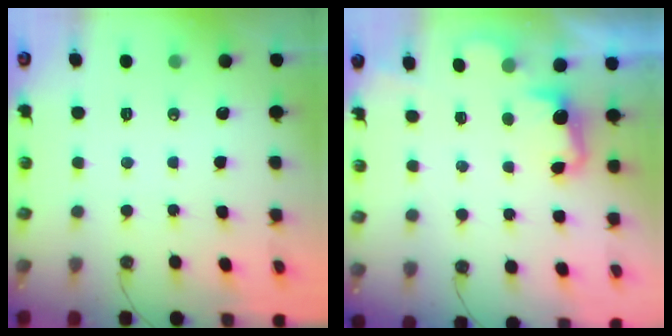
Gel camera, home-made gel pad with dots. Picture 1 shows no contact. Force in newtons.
{"total": 2.2, "press": 2.0, "slide": 1.0}